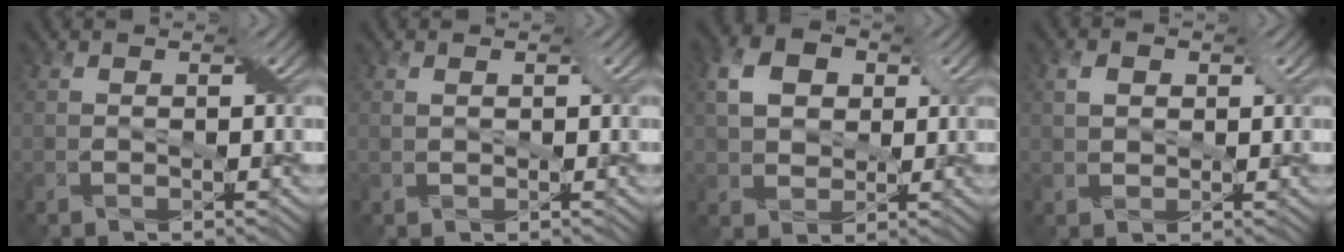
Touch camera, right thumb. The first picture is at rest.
{"total": 1.3, "force": [0.5, 0.6, 1.1], "torque": [-0.024, 0.002, 0.011]}
{"total": 6.2, "force": [1.9, 4.6, 3.6], "torque": [-0.090, 0.009, 0.027]}
{"total": 2.5, "force": [0.9, 1.8, 1.5], "torque": [-0.035, 0.003, 0.014]}